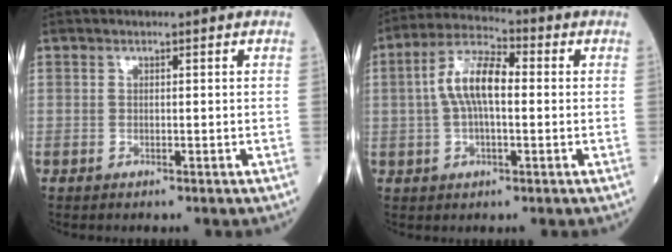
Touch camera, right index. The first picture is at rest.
{"total": 8.8, "force": [0.6, 3.2, 8.1], "torque": [-0.168, 0.024, 0.004]}